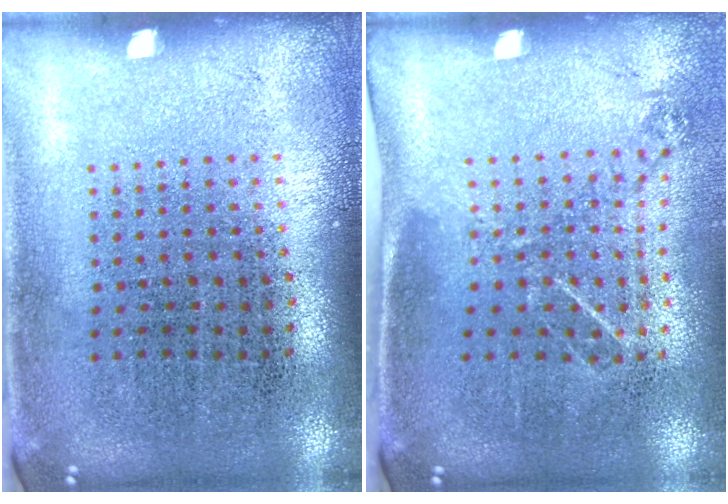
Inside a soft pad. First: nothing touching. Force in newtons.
{"total": 1.1, "press": 0.9, "slide": 0.6}